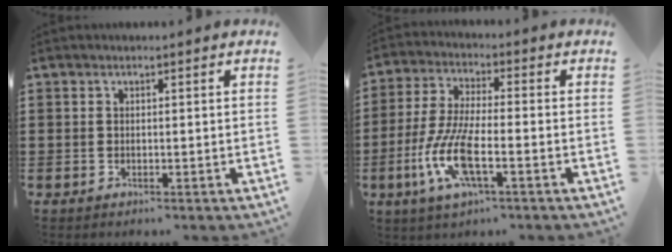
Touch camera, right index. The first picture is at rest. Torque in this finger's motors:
{"motor_torque": [2.14, 0.00, 0.90, 0.21]}